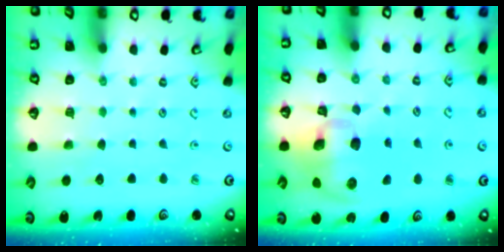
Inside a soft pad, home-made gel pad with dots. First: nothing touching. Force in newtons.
{"total": 14.0, "press": 13.8, "slide": 2.4}